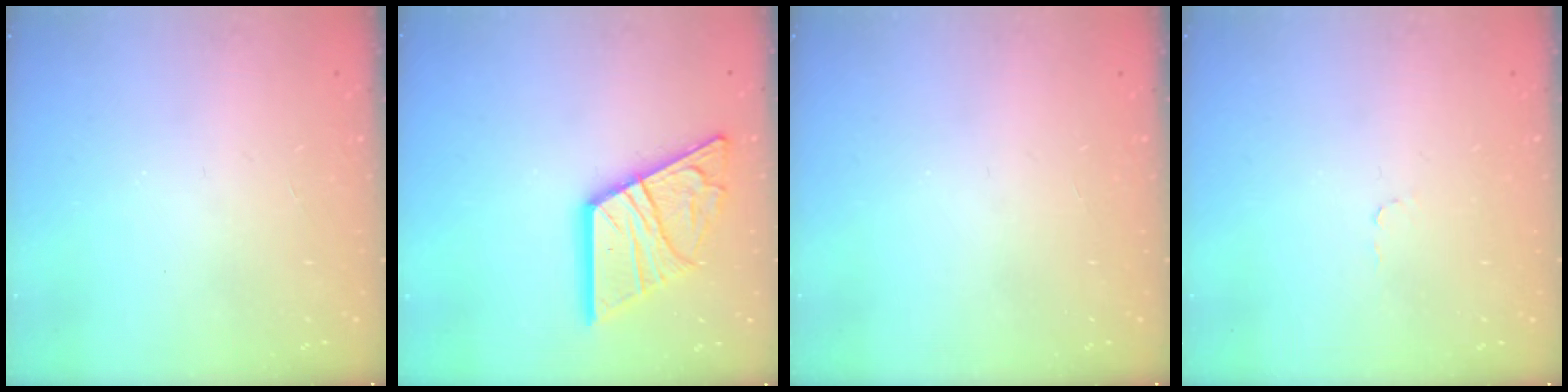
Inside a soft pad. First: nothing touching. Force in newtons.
{"total": 19.1, "press": 18.9, "slide": 2.2}
{"total": 0.0}
{"total": 2.7, "press": 2.7, "slide": 0.3}